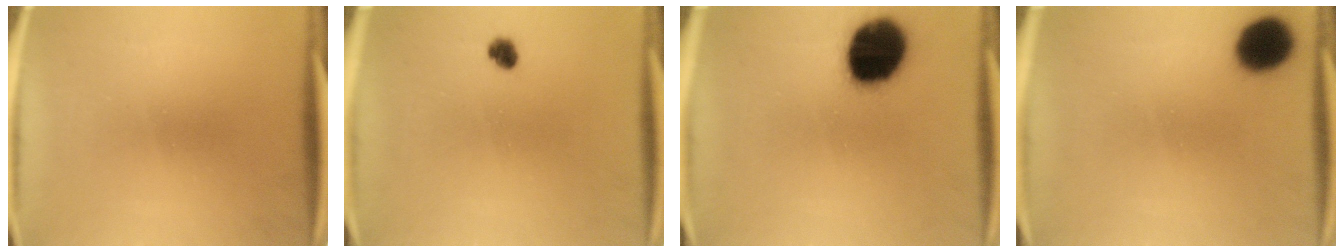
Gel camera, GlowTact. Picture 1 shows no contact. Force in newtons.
{"total": 2.2}
{"total": 19.8}
{"total": 10.8}